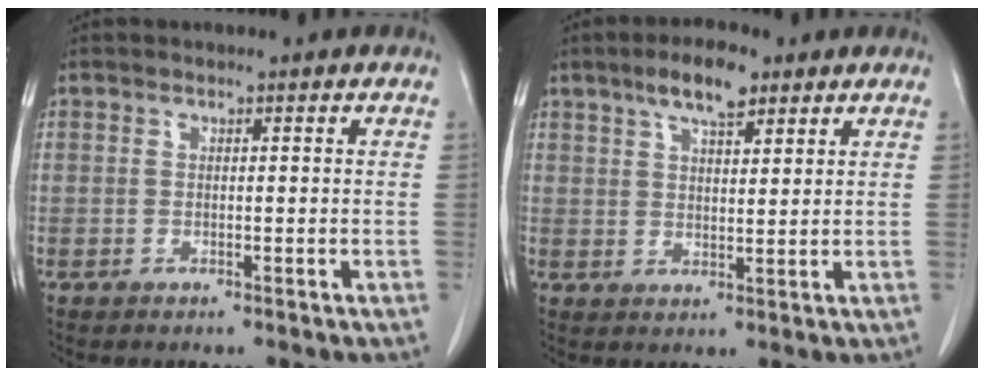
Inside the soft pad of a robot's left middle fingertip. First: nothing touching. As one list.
[{"total": 6.5, "force": [4.2, 1.9, 4.5], "torque": [-0.083, 0.008, 0.072]}]